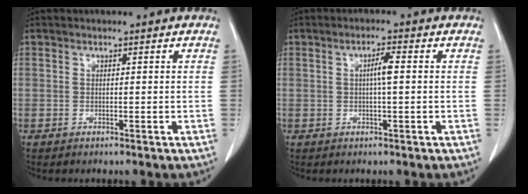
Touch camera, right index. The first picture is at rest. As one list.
[{"total": 2.6, "force": [0.2, 0.1, 2.6], "torque": [-0.046, 0.003, 0.003]}]